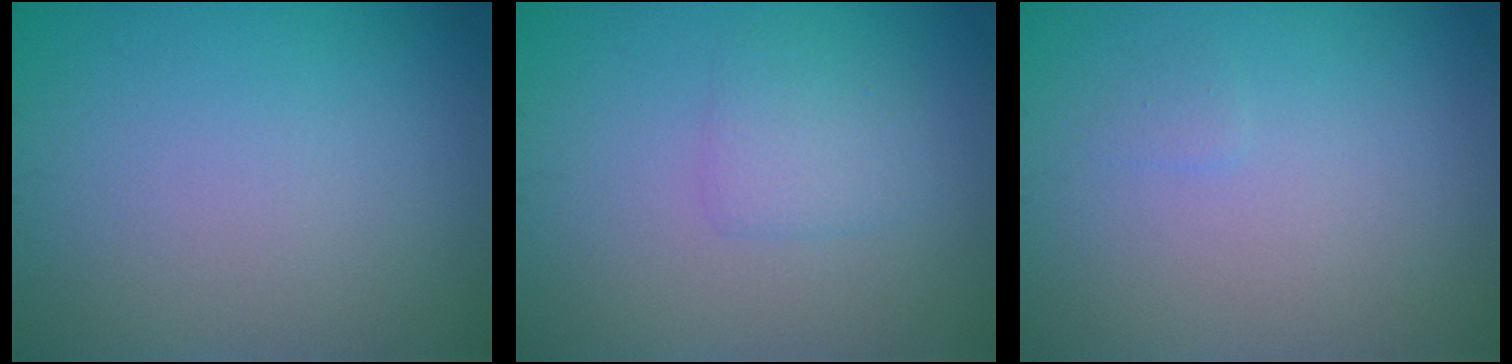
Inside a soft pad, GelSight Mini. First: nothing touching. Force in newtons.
{"total": 1.8, "press": 1.8, "slide": 0.1}
{"total": 0.5, "press": 0.5, "slide": 0.1}